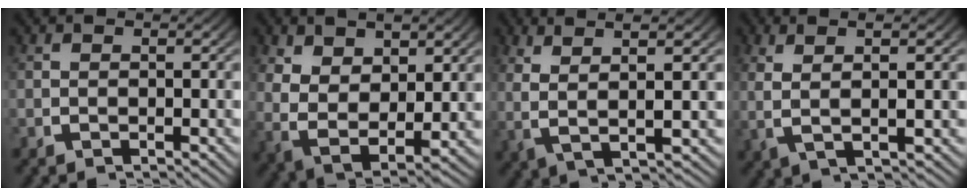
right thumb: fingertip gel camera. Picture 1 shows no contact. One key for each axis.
{"total": 9.2, "fx": -0.5, "fy": 6.5, "fz": 6.4, "tx": -0.164, "ty": -0.050, "tz": 0.017}
{"total": 7.6, "fx": 2.5, "fy": 2.6, "fz": 6.7, "tx": -0.122, "ty": 0.008, "tz": 0.045}
{"total": 5.7, "fx": 1.4, "fy": 1.7, "fz": 5.3, "tx": -0.101, "ty": 0.002, "tz": 0.032}